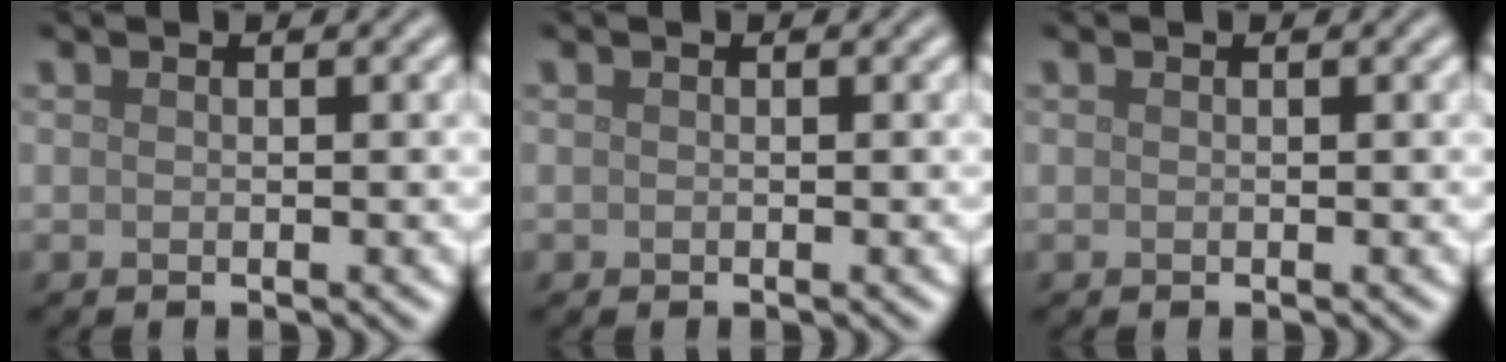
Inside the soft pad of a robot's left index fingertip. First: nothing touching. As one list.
[{"total": 0.0}, {"total": 0.0}]